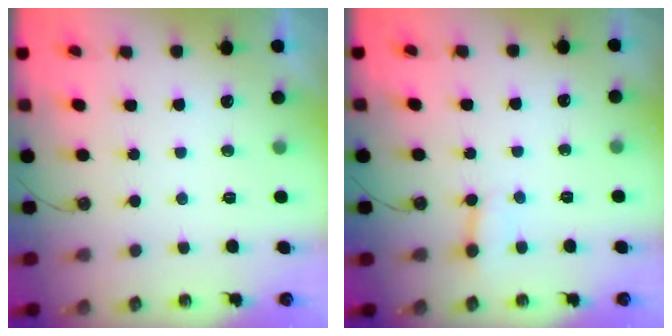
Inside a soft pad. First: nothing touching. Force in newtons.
{"total": 2.0, "press": 2.0, "slide": 0.1}